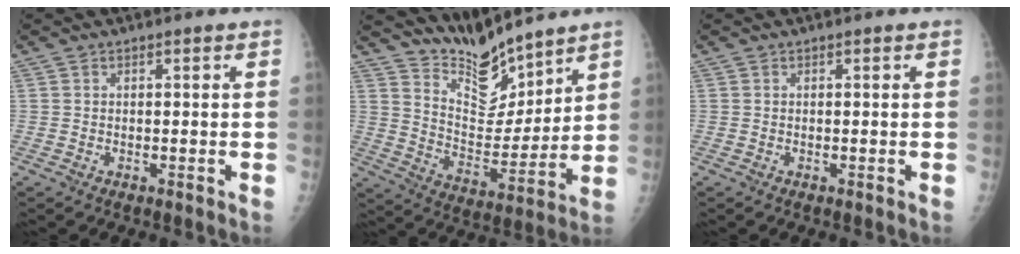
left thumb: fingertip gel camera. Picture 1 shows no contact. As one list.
[{"total": 11.7, "force": [10.7, 3.2, 3.4], "torque": [-0.026, -0.084, 0.207]}, {"total": 0.0}]